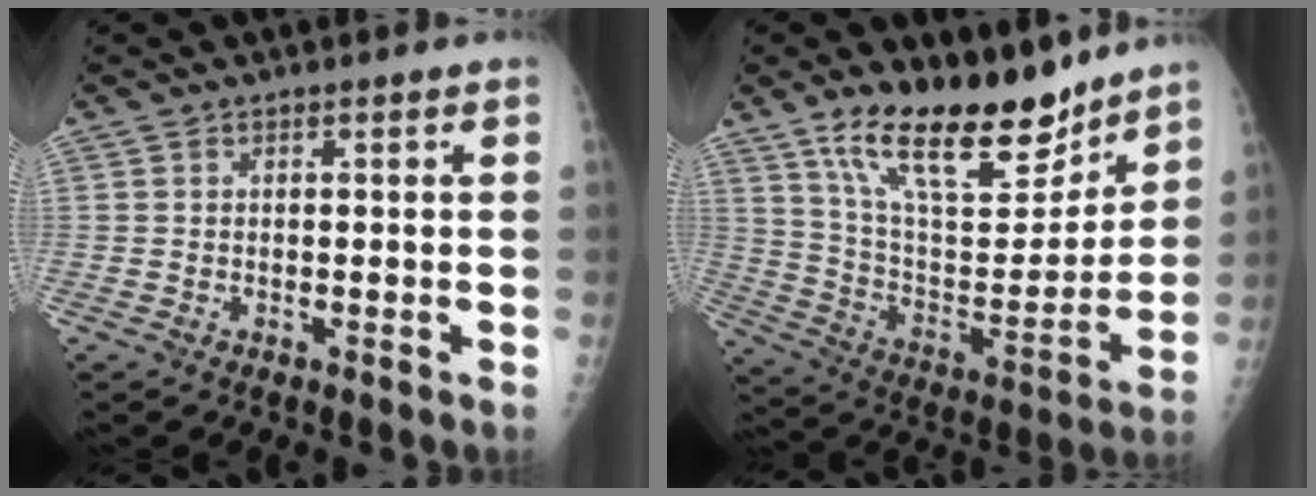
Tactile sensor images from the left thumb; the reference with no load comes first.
{"total": 21.2, "force": [15.5, 8.1, 12.0], "torque": [-0.158, -0.085, 0.268]}